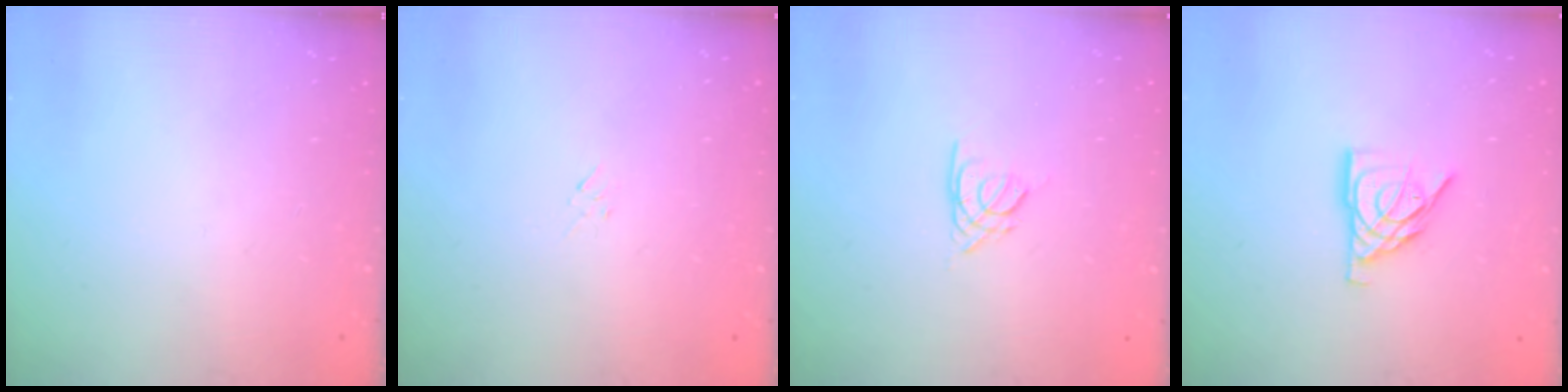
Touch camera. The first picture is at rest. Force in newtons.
{"total": 2.3, "press": 2.2, "slide": 0.6}
{"total": 2.2, "press": 2.1, "slide": 0.5}
{"total": 9.5, "press": 9.4, "slide": 1.0}